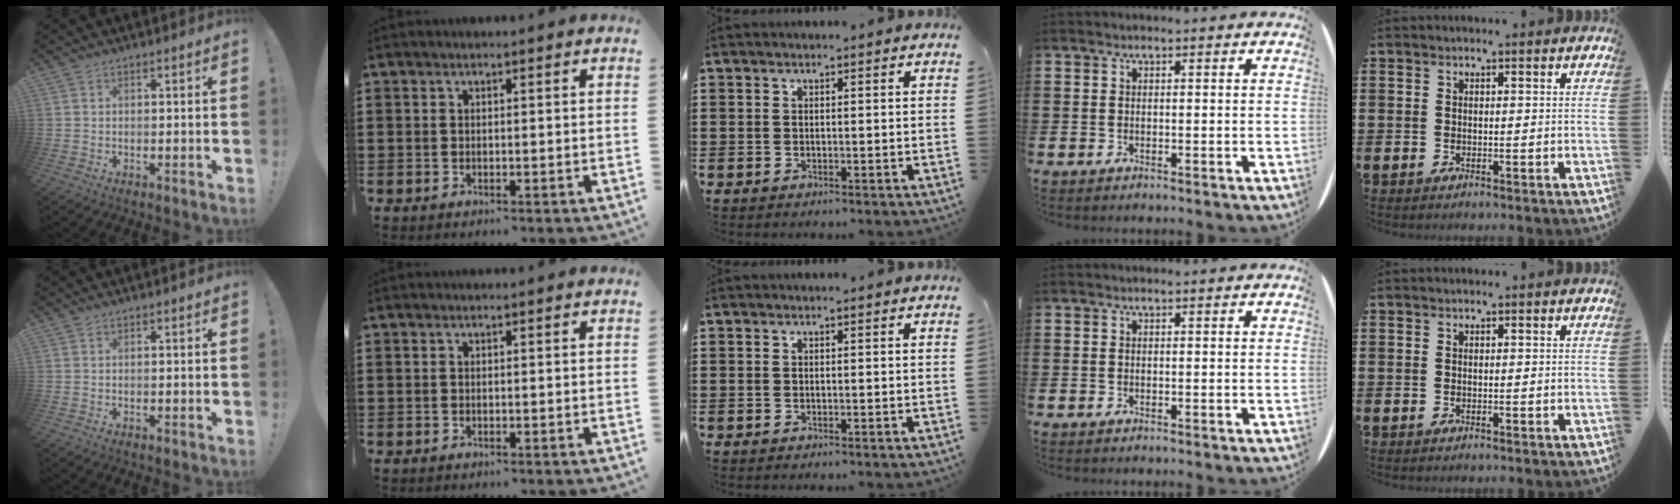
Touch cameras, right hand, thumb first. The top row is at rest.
{}